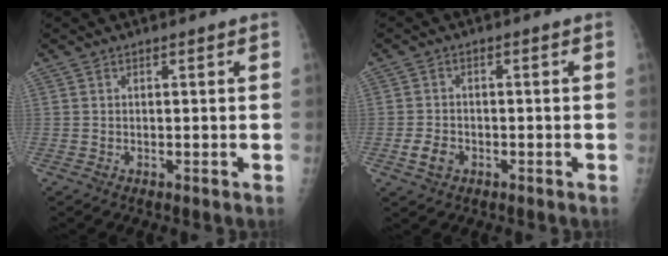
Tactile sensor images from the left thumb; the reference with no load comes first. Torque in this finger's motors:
{"motor_torque": [-0.42, 0.46, 0.16, -0.03, 0.00]}